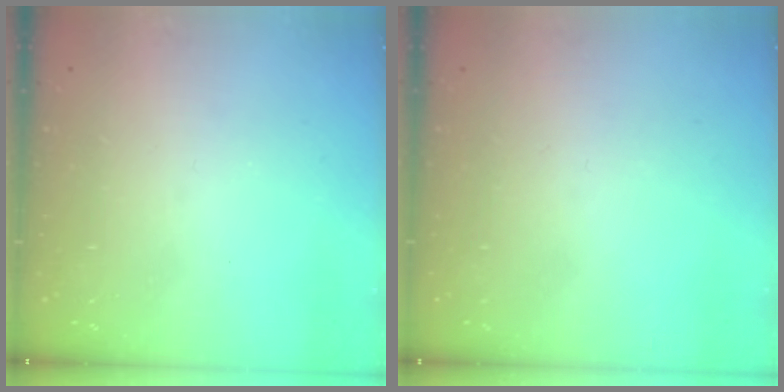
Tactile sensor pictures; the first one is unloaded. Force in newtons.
{"total": 1.8, "press": 1.7, "slide": 0.1}